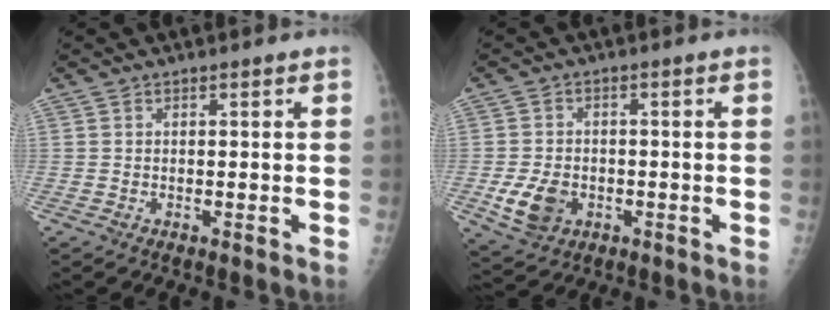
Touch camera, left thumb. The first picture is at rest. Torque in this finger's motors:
{"motor_torque": [-0.80, 0.88, 0.17, -0.18, 0.21]}